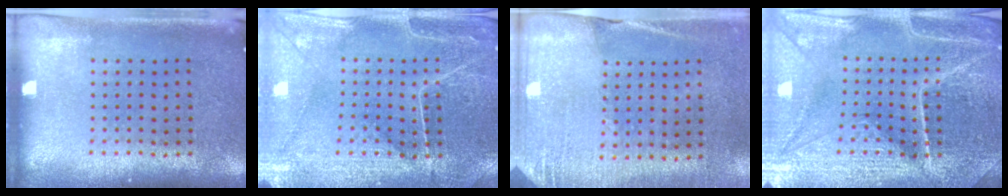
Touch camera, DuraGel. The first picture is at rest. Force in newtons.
{"total": 0.8, "press": 0.7, "slide": 0.4}
{"total": 2.6, "press": 2.4, "slide": 1.0}
{"total": 5.1, "press": 4.8, "slide": 1.7}